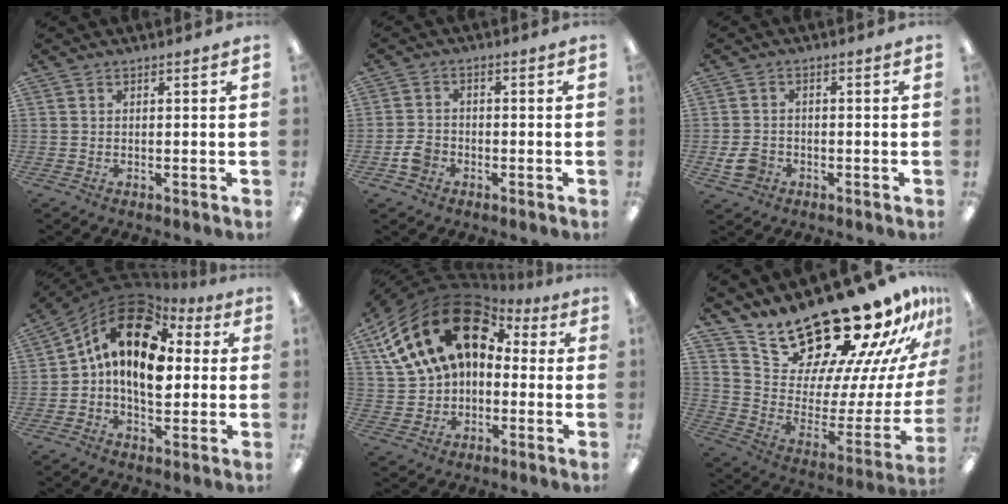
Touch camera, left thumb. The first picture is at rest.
{"total": 4.3, "force": [-2.0, 3.2, 2.0], "torque": [-0.044, 0.006, -0.038]}
{"total": 4.8, "force": [-2.1, 3.5, 2.5], "torque": [-0.050, 0.008, -0.037]}
{"total": 16.6, "force": [3.8, 10.2, 12.5], "torque": [-0.252, -0.014, 0.060]}
{"total": 21.1, "force": [7.4, 14.8, 13.1], "torque": [-0.264, -0.021, 0.130]}
{"total": 24.2, "force": [21.8, 6.8, 8.1], "torque": [-0.123, -0.180, 0.383]}